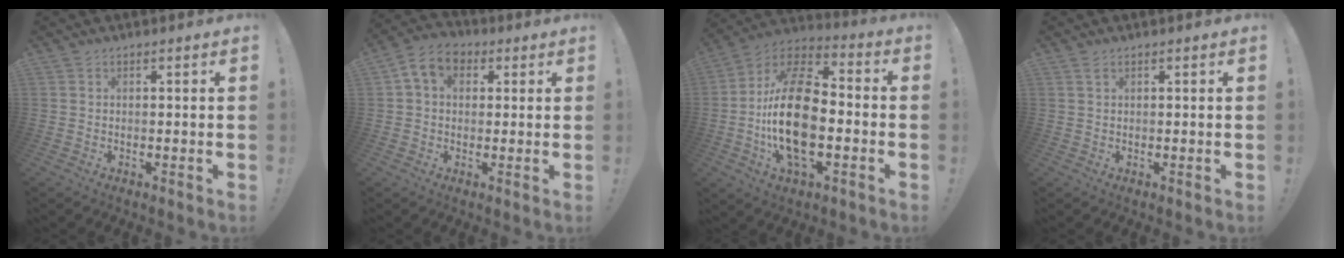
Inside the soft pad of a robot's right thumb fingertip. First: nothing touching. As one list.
[{"total": 8.6, "force": [2.7, 6.3, 5.3], "torque": [-0.087, 0.005, 0.055]}, {"total": 23.0, "force": [-3.1, 12.3, 19.1], "torque": [-0.359, 0.015, -0.049]}, {"total": 1.5, "force": [0.9, 0.5, 1.1], "torque": [-0.022, 0.000, 0.016]}]